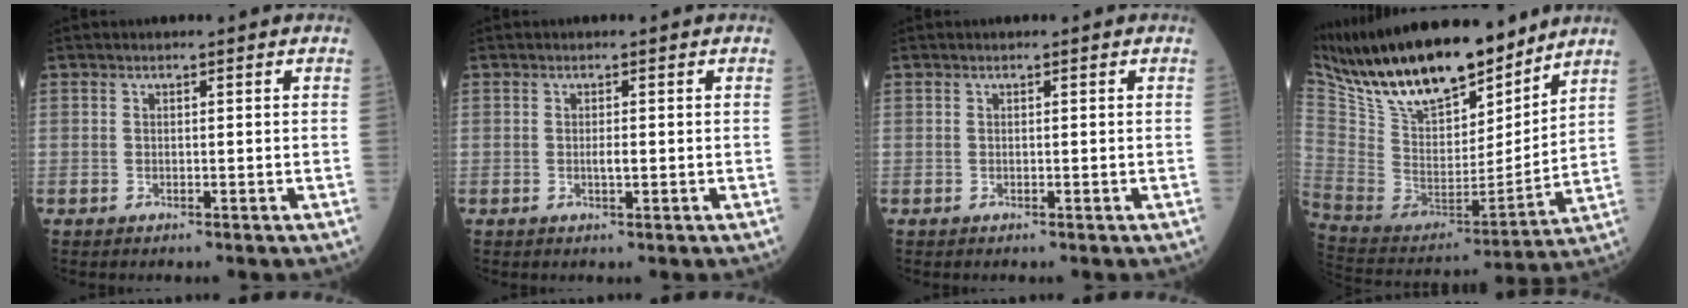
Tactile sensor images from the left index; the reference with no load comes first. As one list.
[{"total": 1.0, "force": [0.0, 0.2, 1.0], "torque": [-0.019, -0.001, 0.000]}, {"total": 0.0}, {"total": 22.0, "force": [17.7, 6.7, 11.2], "torque": [-0.208, 0.004, 0.319]}]